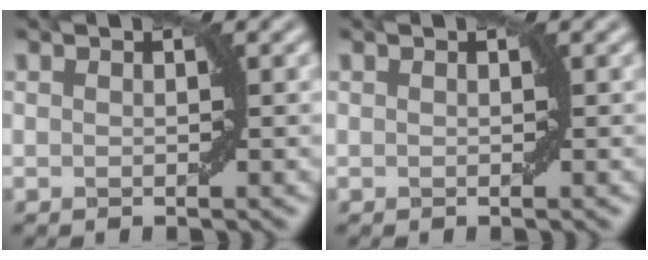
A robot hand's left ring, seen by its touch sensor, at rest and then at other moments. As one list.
[{"total": 0.0}]